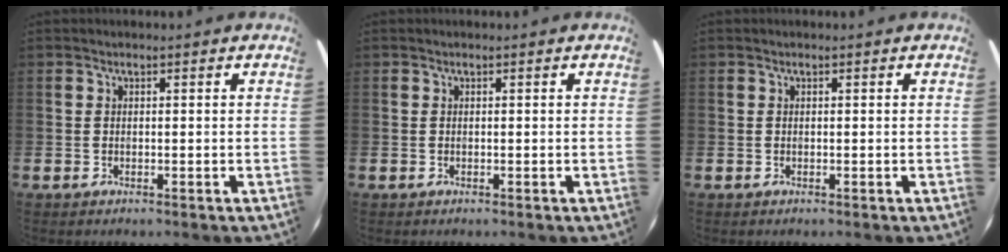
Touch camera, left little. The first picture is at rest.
{"total": 0.0}
{"total": 0.0}